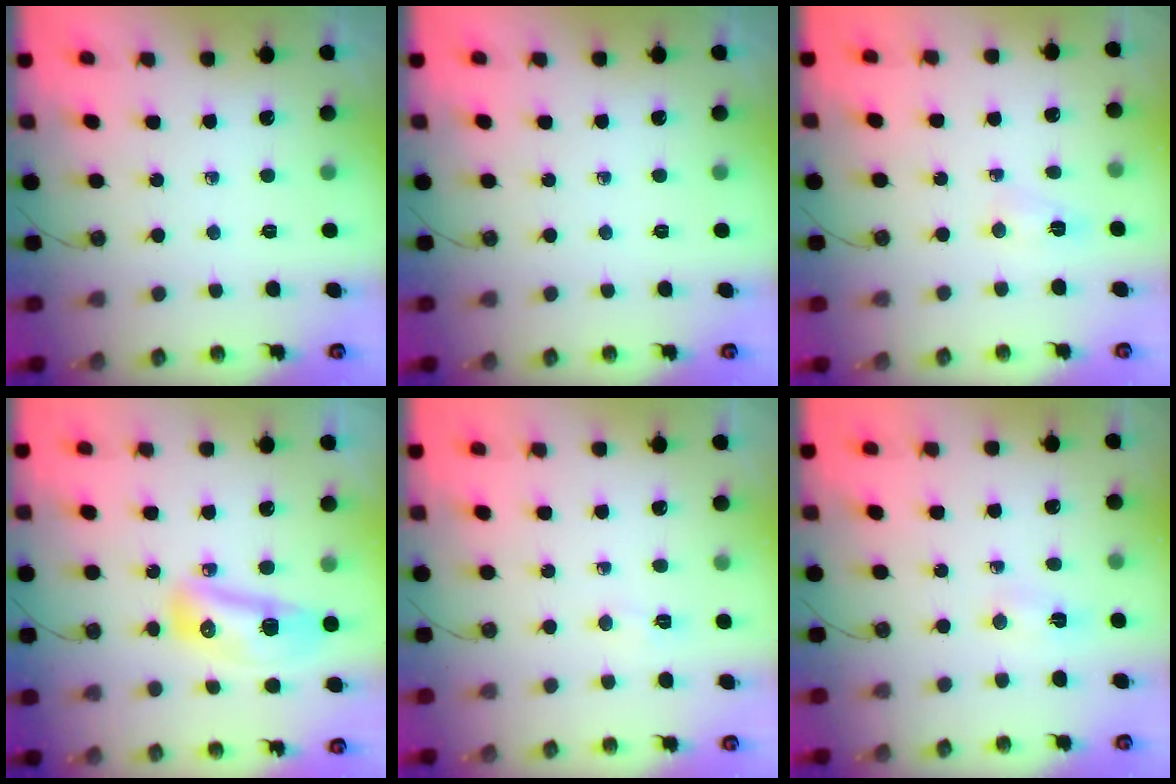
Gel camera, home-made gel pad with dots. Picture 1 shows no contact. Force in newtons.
{"total": 0.0}
{"total": 3.5, "press": 3.2, "slide": 1.6}
{"total": 10.7, "press": 10.6, "slide": 1.5}
{"total": 14.2, "press": 5.3, "slide": 13.2}
{"total": 2.1, "press": 1.6, "slide": 1.3}